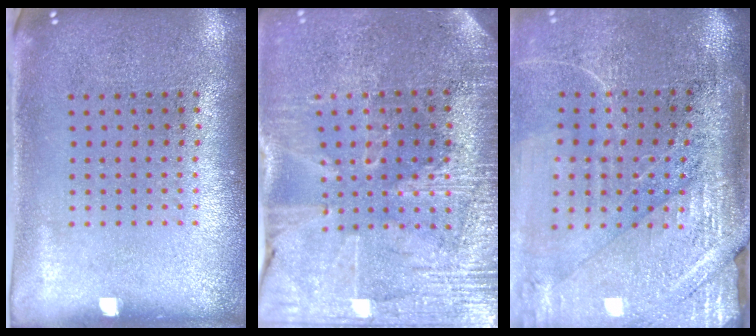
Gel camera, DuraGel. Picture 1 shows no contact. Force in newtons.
{"total": 3.5, "press": 3.3, "slide": 1.0}
{"total": 4.2, "press": 3.6, "slide": 2.1}